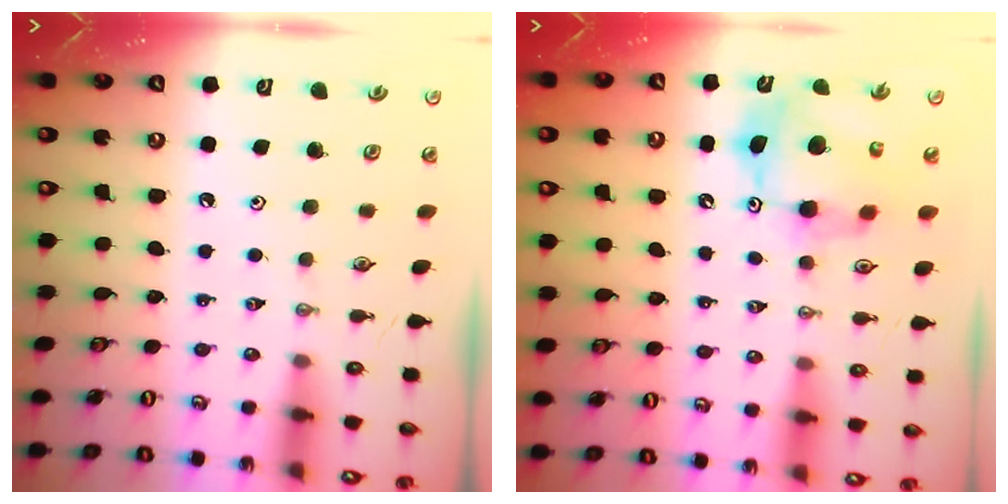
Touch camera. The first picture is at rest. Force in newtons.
{"total": 11.8, "press": 11.7, "slide": 1.1}